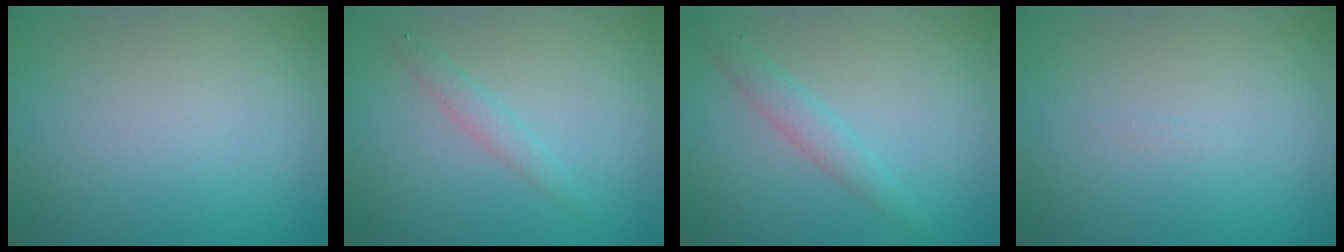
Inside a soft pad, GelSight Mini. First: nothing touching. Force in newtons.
{"total": 1.4, "press": 1.4, "slide": 0.0}
{"total": 2.0, "press": 2.0, "slide": 0.0}
{"total": 0.0}